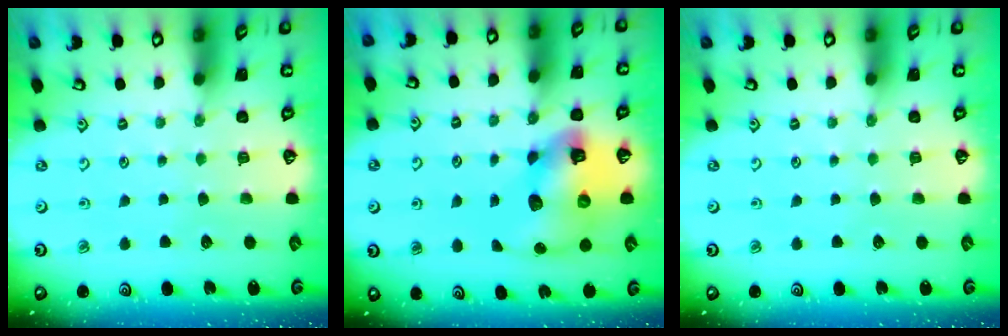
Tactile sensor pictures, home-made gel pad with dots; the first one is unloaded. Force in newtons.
{"total": 13.7, "press": 13.6, "slide": 1.7}
{"total": 0.0}